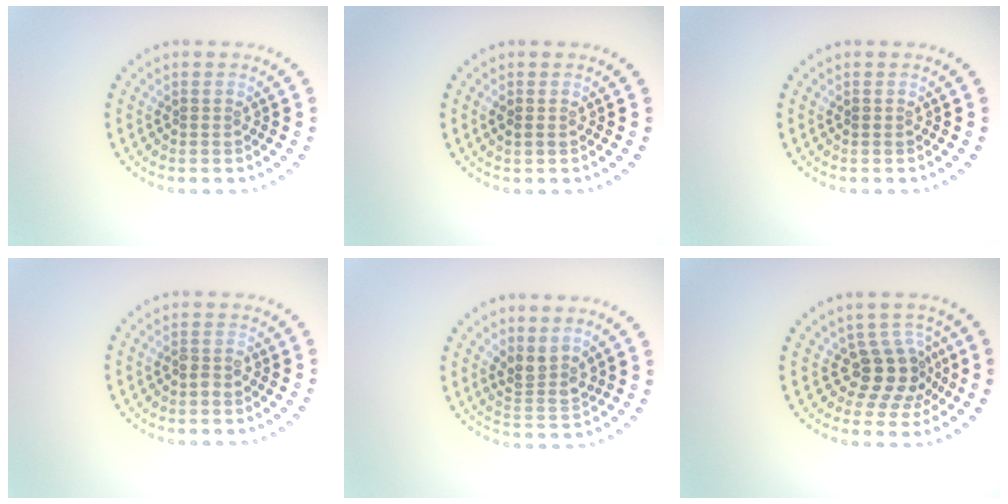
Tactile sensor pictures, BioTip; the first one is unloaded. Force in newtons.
{"total": 0.8, "press": 0.8, "slide": 0.1}
{"total": 0.5, "press": 0.5, "slide": 0.1}
{"total": 1.0, "press": 0.8, "slide": 0.6}
{"total": 2.5, "press": 1.9, "slide": 1.6}
{"total": 3.8, "press": 2.8, "slide": 2.5}